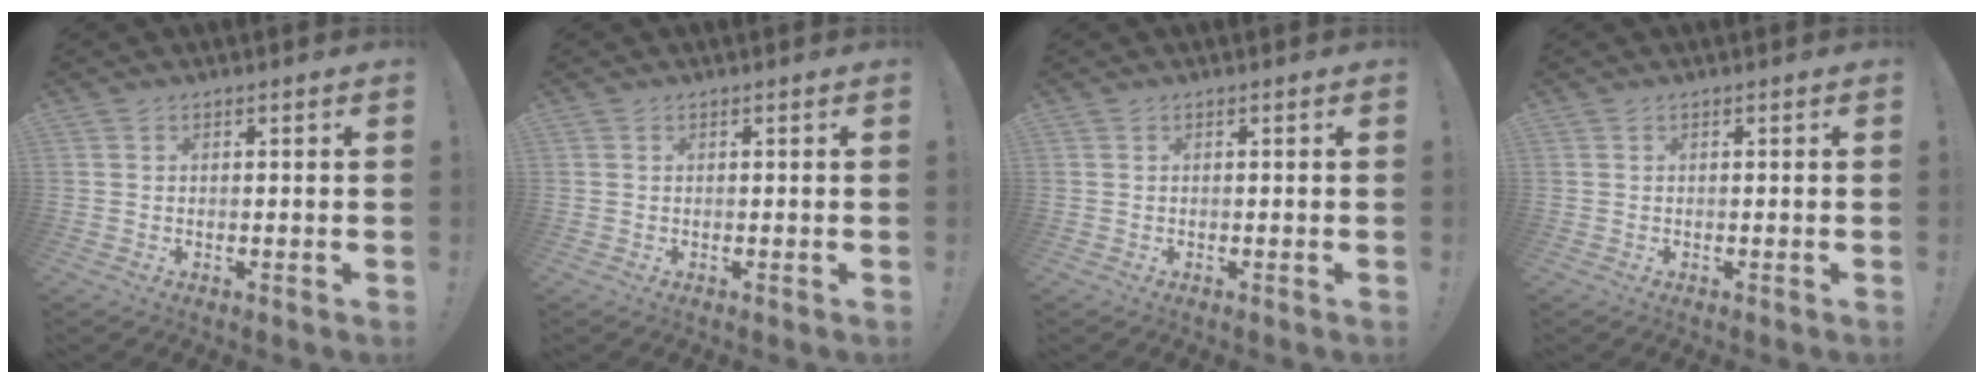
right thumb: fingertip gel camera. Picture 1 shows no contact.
{"total": 0.0}
{"total": 0.0}
{"total": 0.0}